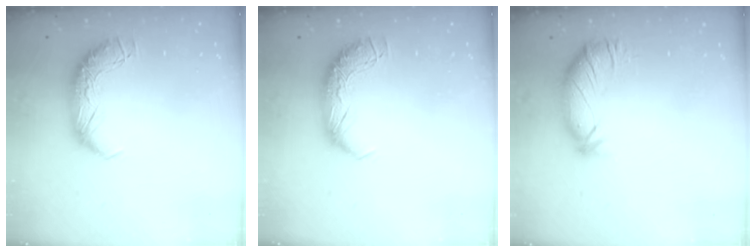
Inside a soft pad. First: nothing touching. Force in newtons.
{"total": 0.0}
{"total": 3.0, "press": 2.5, "slide": 1.7}